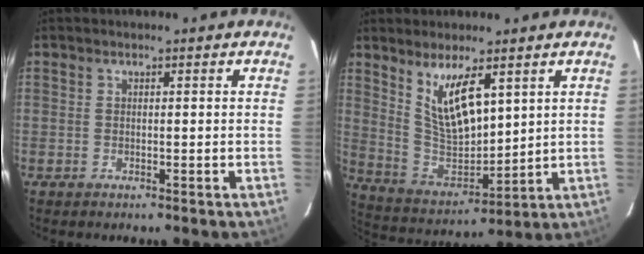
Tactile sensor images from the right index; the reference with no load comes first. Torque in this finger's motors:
{"motor_torque": [0.97, 1.01, 0.20, 0.06]}